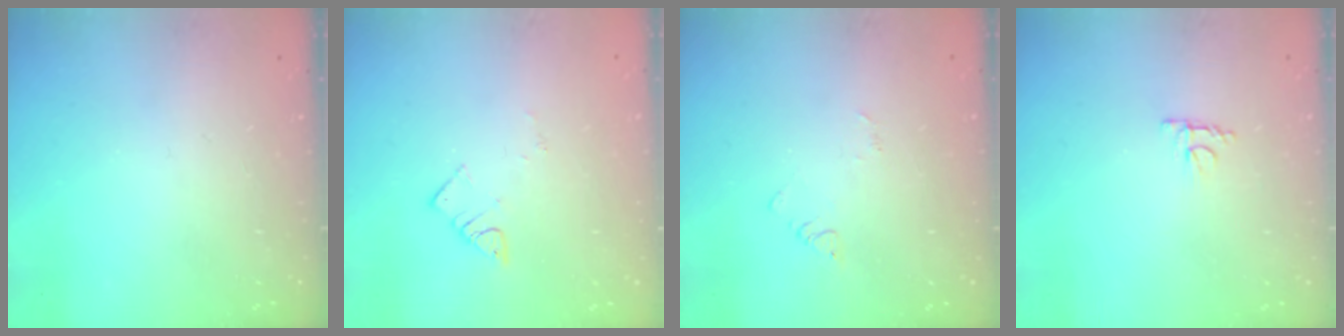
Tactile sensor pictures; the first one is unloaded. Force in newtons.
{"total": 3.6, "press": 3.6, "slide": 0.3}
{"total": 2.4, "press": 2.4, "slide": 0.3}
{"total": 4.1, "press": 4.0, "slide": 0.7}